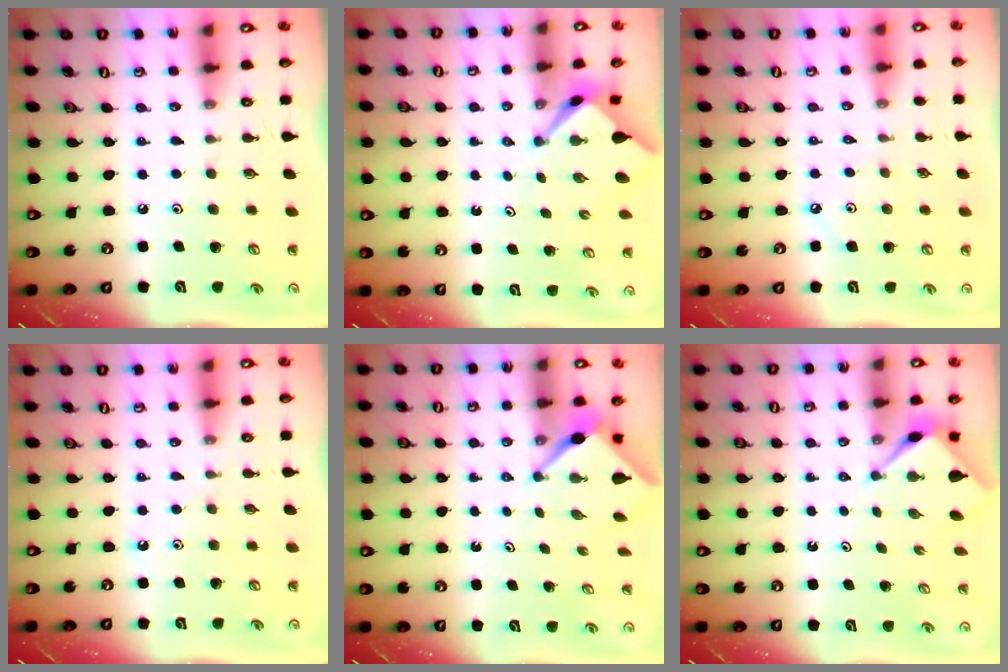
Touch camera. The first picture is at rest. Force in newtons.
{"total": 2.2, "press": 2.2, "slide": 0.2}
{"total": 1.9, "press": 1.9, "slide": 0.4}
{"total": 3.6, "press": 3.6, "slide": 0.6}
{"total": 3.3, "press": 3.3, "slide": 0.2}
{"total": 3.3, "press": 3.3, "slide": 0.3}